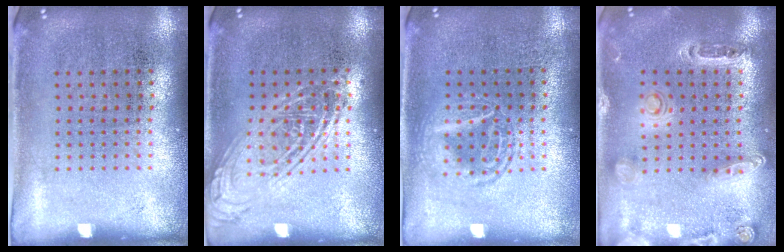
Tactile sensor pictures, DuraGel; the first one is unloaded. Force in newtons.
{"total": 2.4, "press": 2.4, "slide": 0.3}
{"total": 2.4, "press": 2.4, "slide": 0.2}
{"total": 1.4, "press": 1.4, "slide": 0.3}